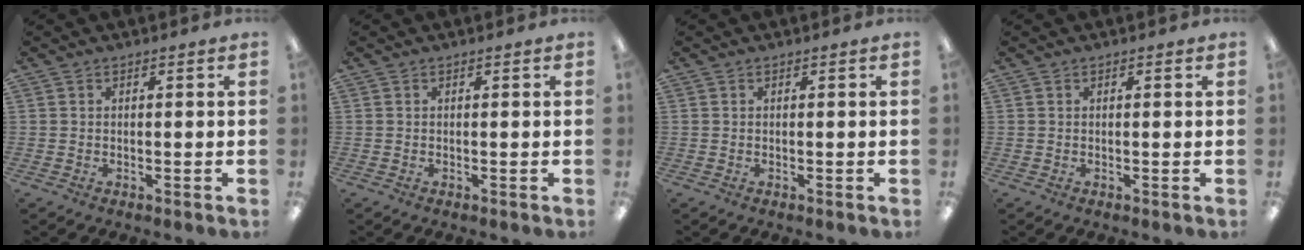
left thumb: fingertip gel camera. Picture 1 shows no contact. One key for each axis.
{"total": 0.0}
{"total": 0.0}
{"total": 0.0}